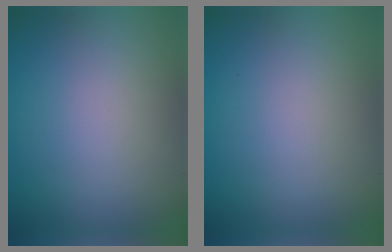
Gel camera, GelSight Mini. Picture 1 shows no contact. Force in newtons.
{"total": 0.0}